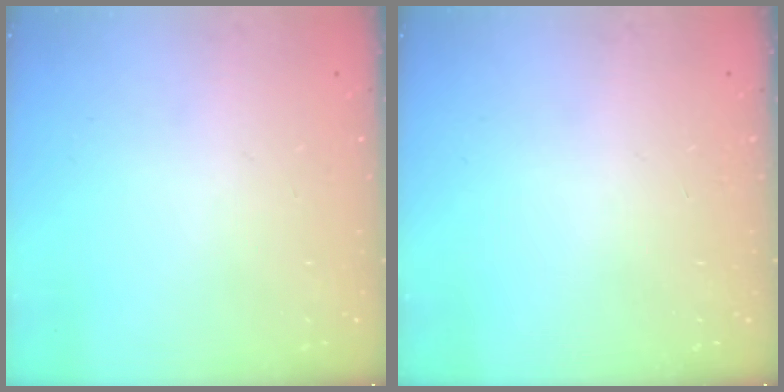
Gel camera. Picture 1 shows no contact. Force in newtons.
{"total": 0.0}